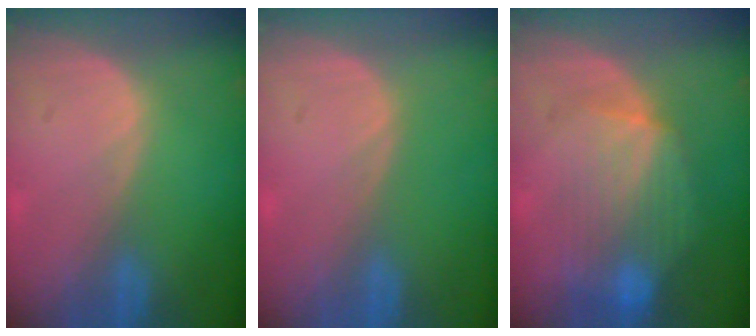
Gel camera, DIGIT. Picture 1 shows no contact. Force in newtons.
{"total": 0.0}
{"total": 8.9, "press": 8.0, "slide": 3.9}